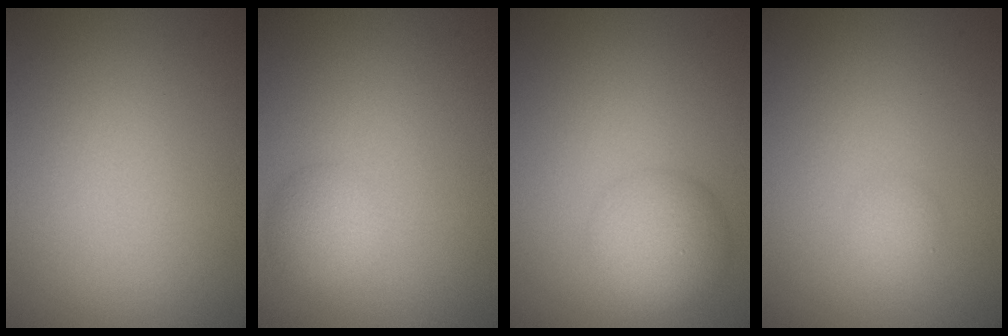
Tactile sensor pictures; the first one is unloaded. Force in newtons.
{"total": 2.1, "press": 2.1, "slide": 0.1}
{"total": 3.7, "press": 3.7, "slide": 0.1}
{"total": 1.1, "press": 1.1, "slide": 0.0}